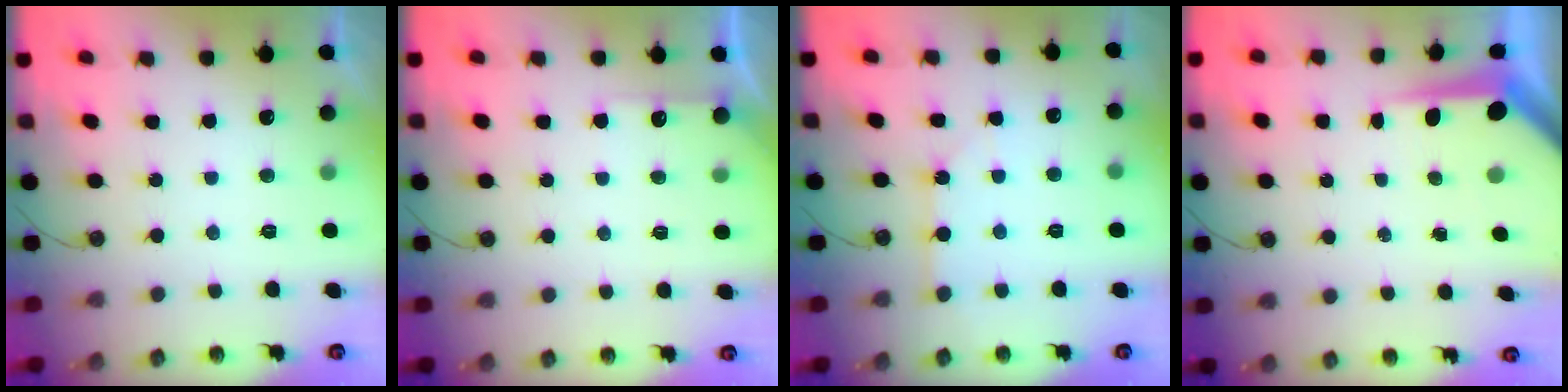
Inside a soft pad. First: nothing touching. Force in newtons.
{"total": 5.1, "press": 5.1, "slide": 0.4}
{"total": 1.8, "press": 1.8, "slide": 0.3}
{"total": 6.0, "press": 6.0, "slide": 0.6}